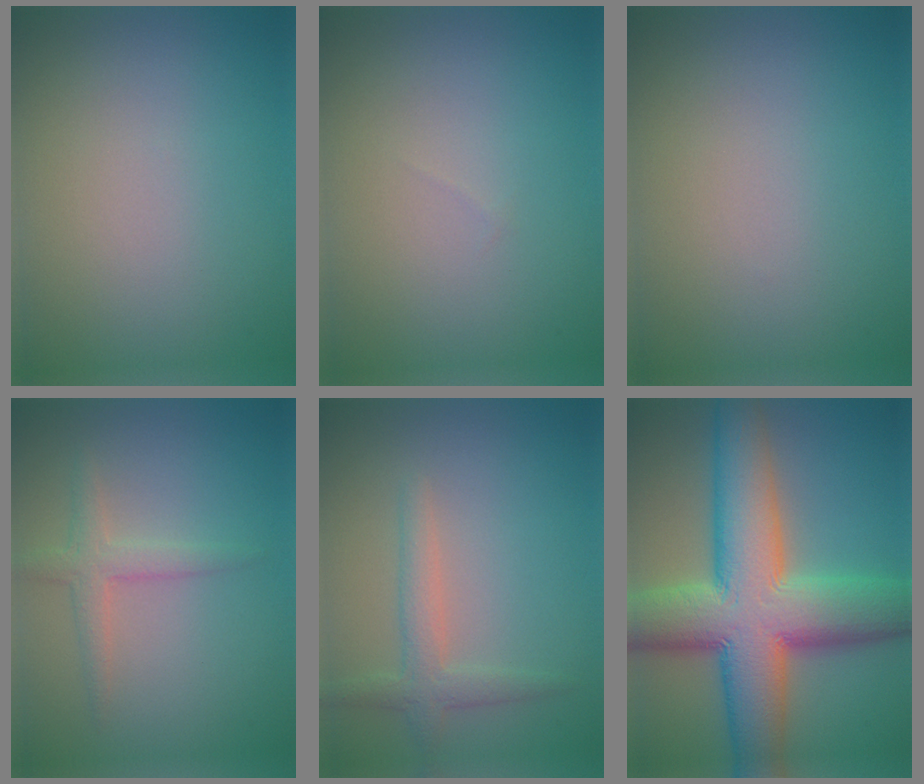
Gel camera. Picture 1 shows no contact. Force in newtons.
{"total": 0.0}
{"total": 0.0}
{"total": 2.2, "press": 2.2, "slide": 0.1}
{"total": 2.4, "press": 2.4, "slide": 0.1}
{"total": 14.2, "press": 14.2, "slide": 0.8}